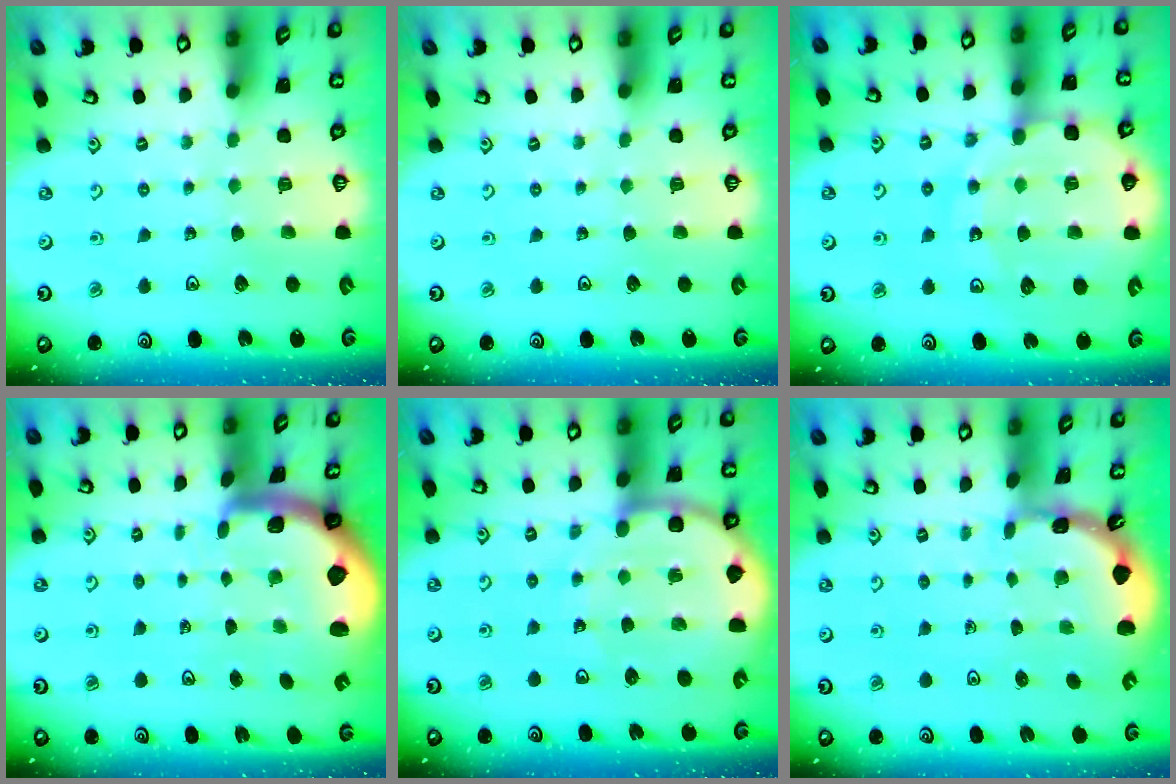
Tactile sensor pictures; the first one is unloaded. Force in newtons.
{"total": 0.0}
{"total": 16.4, "press": 16.1, "slide": 3.3}
{"total": 2.4, "press": 2.3, "slide": 0.5}
{"total": 10.1, "press": 10.1, "slide": 1.3}
{"total": 1.6, "press": 1.6, "slide": 0.2}